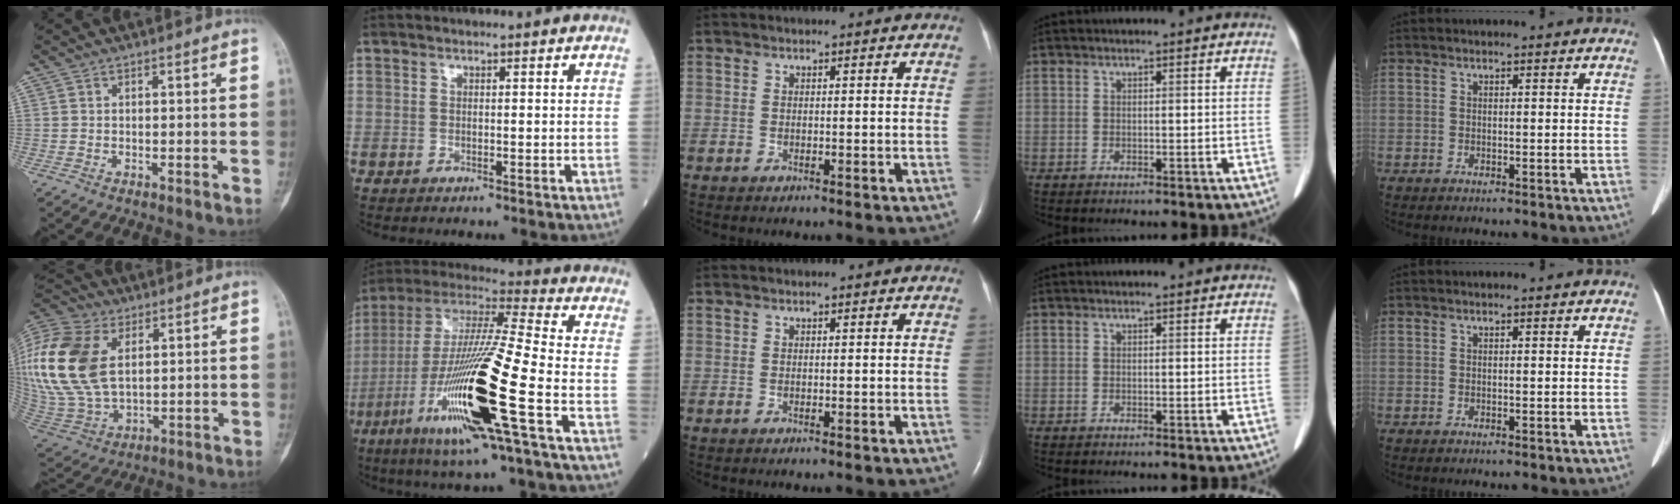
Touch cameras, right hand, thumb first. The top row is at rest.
{"thumb": {"total": 24.7, "force": [6.1, 15.6, 18.2], "torque": [-0.421, -0.005, 0.122]}, "index": {"total": 24.9, "force": [-8.5, 1.7, 23.3], "torque": [-0.498, -0.045, -0.162]}}